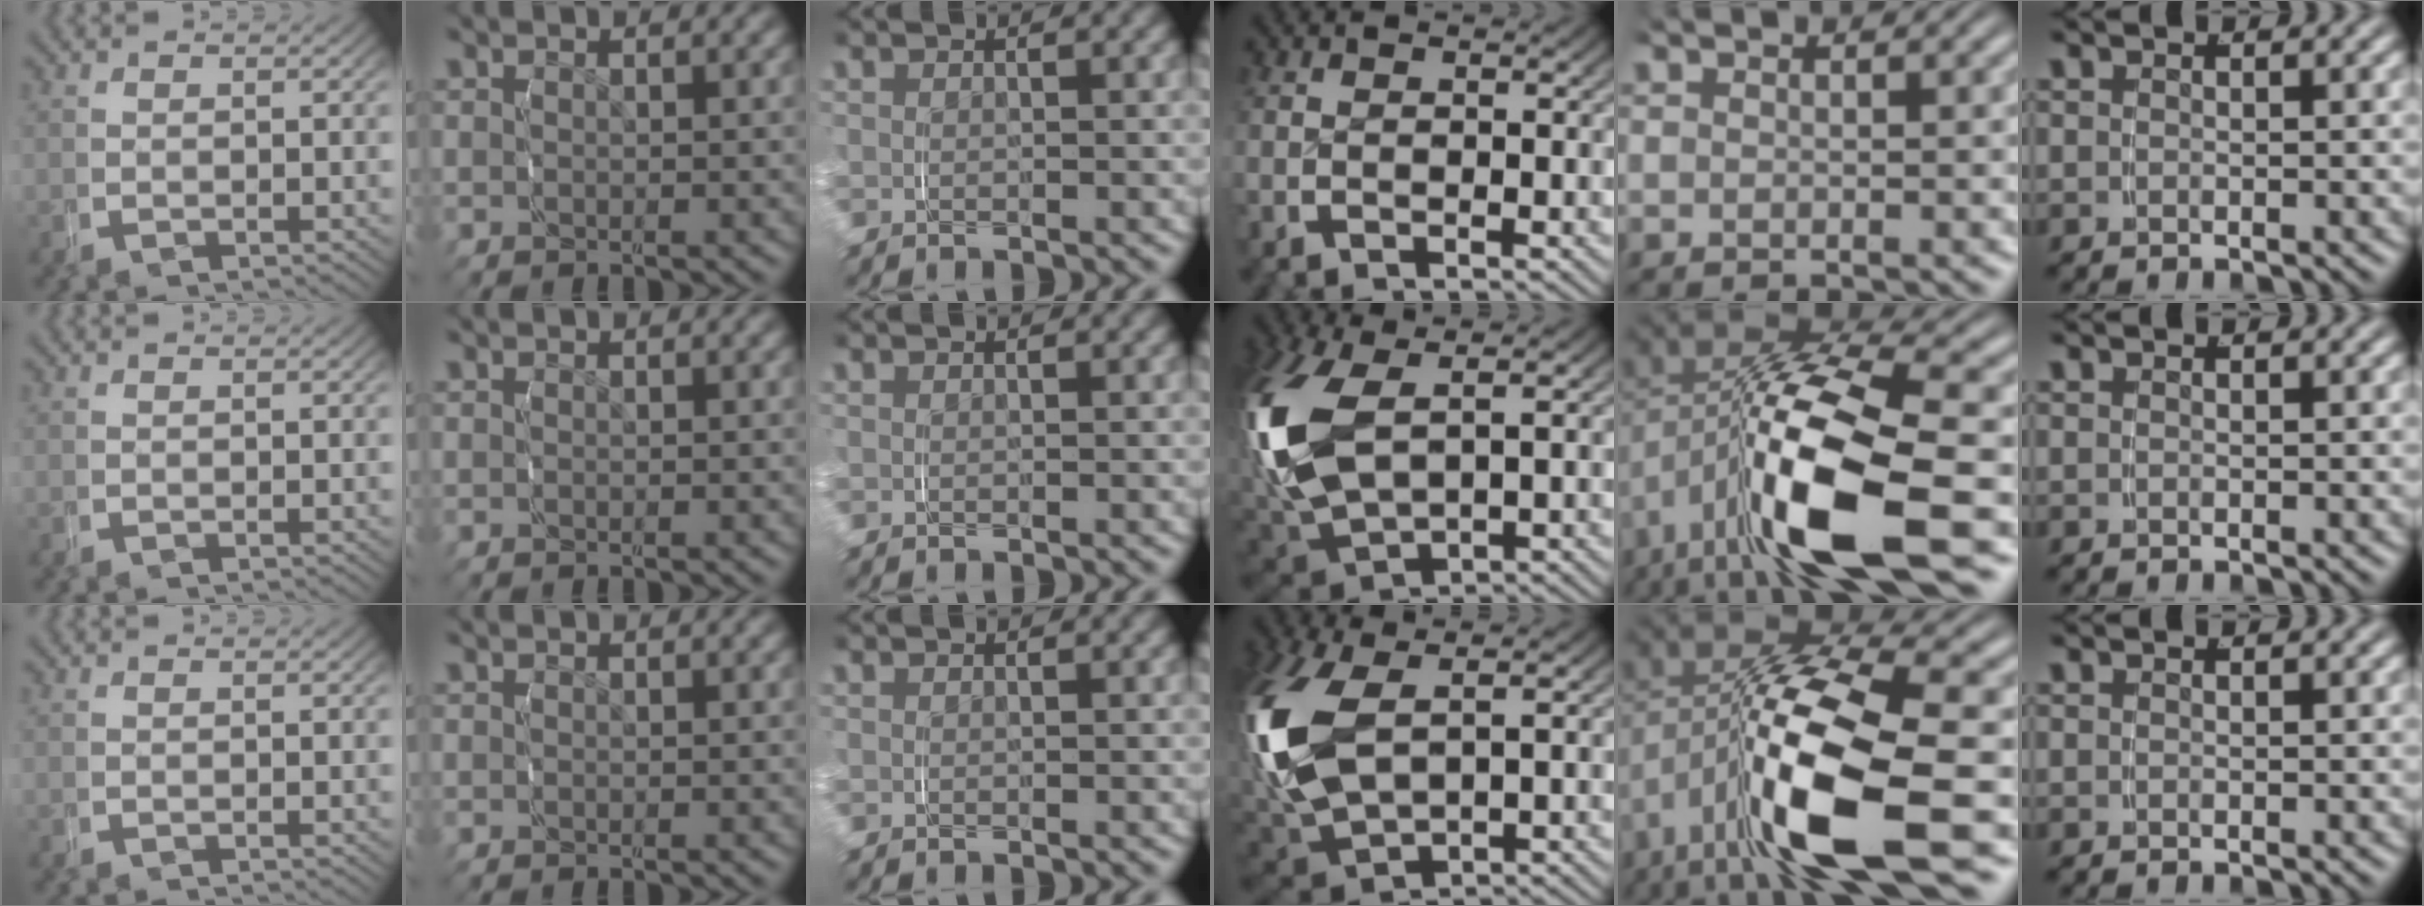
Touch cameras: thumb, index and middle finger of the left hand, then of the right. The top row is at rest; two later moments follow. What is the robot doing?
{"motion": "grasp_and_lifting", "object": "knife"}